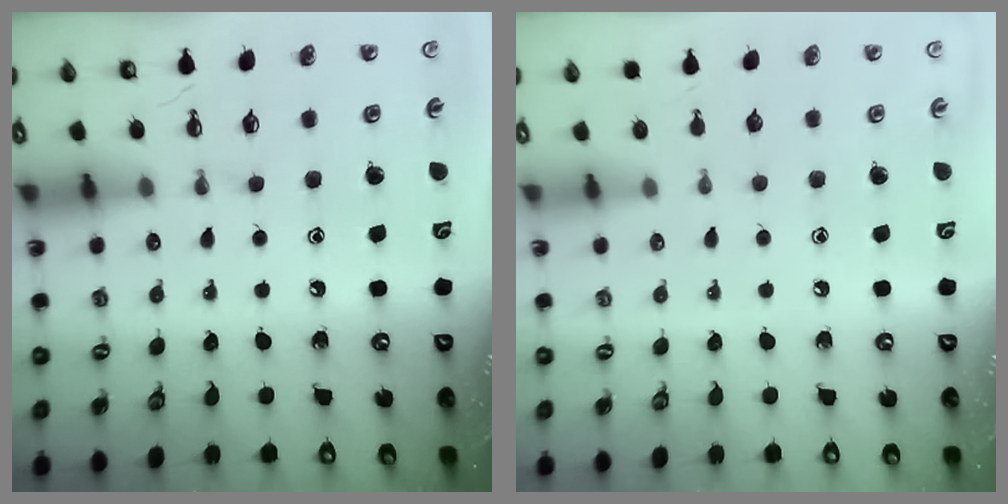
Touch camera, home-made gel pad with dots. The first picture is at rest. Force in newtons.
{"total": 0.0}